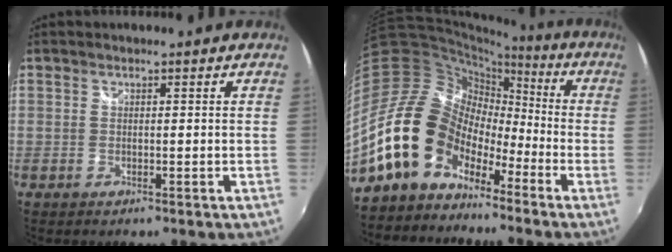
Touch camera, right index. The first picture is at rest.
{"total": 16.1, "force": [-10.3, 10.4, 6.7], "torque": [-0.129, 0.020, -0.198]}